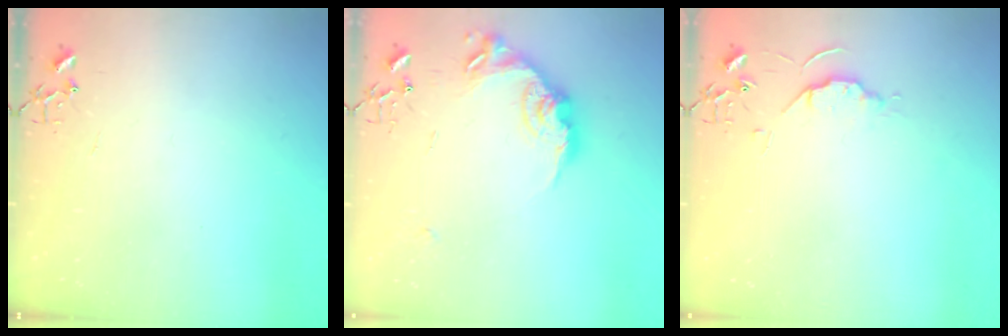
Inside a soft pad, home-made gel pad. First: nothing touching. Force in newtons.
{"total": 16.7, "press": 16.7, "slide": 0.9}
{"total": 5.7, "press": 5.6, "slide": 0.8}